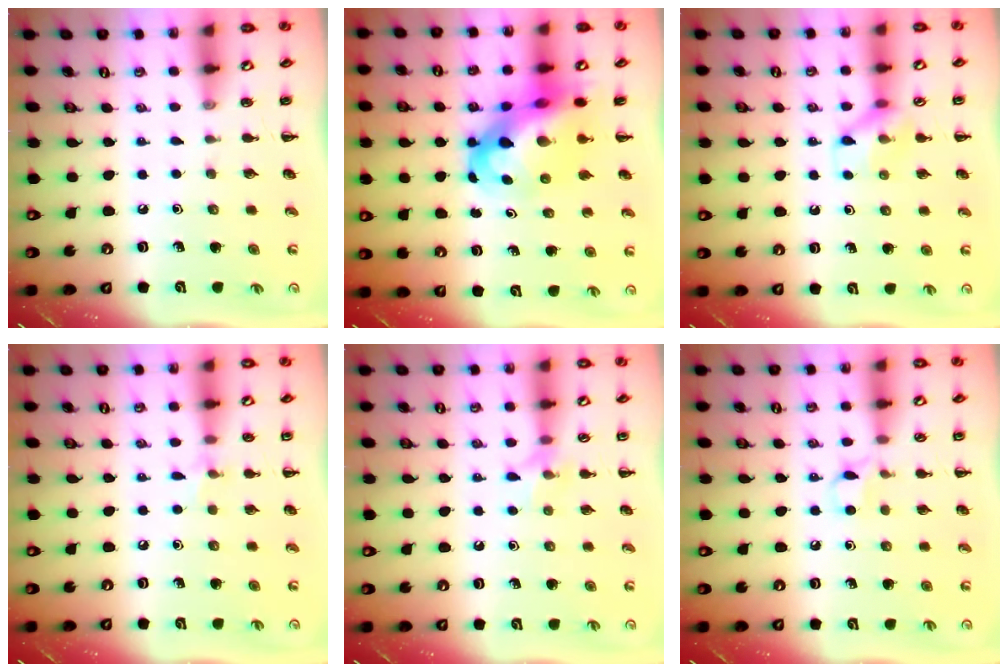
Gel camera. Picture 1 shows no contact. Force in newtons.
{"total": 12.3, "press": 11.9, "slide": 3.1}
{"total": 10.0, "press": 9.9, "slide": 1.3}
{"total": 5.3, "press": 5.0, "slide": 1.8}
{"total": 7.0, "press": 6.9, "slide": 1.2}
{"total": 4.8, "press": 4.7, "slide": 1.0}